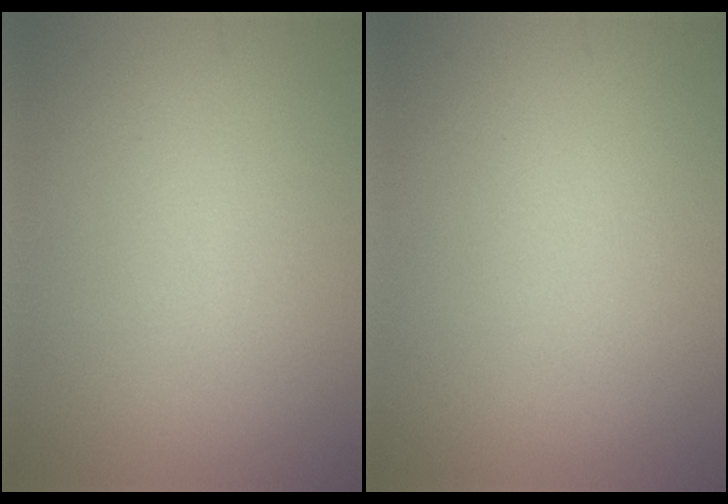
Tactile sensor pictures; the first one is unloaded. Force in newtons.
{"total": 0.0}